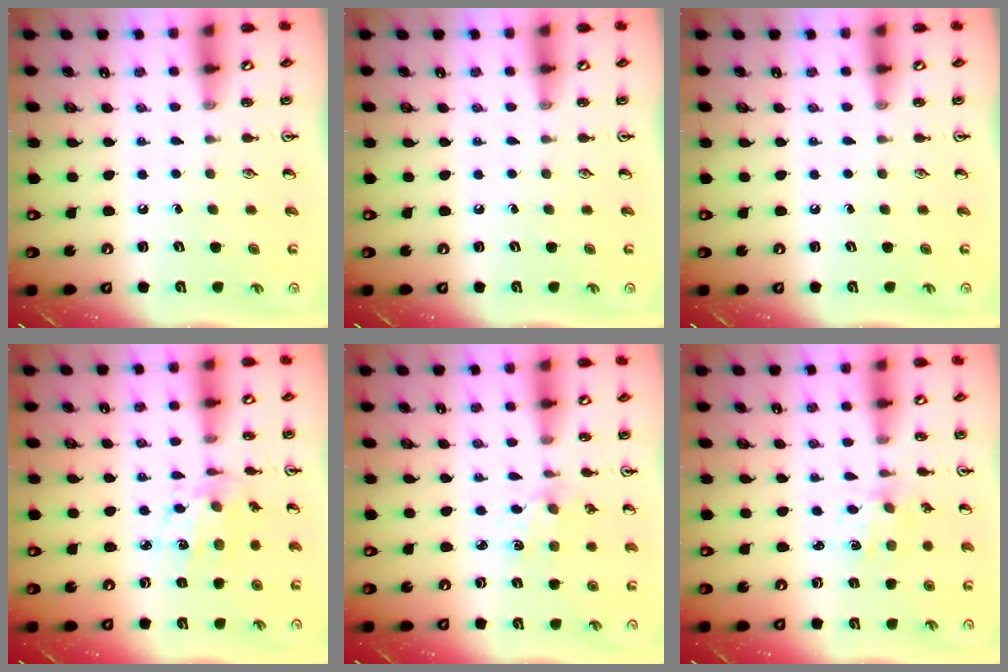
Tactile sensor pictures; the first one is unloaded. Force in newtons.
{"total": 0.0}
{"total": 0.0}
{"total": 7.8, "press": 7.6, "slide": 1.6}
{"total": 3.3, "press": 3.3, "slide": 0.4}
{"total": 1.9, "press": 1.8, "slide": 0.5}